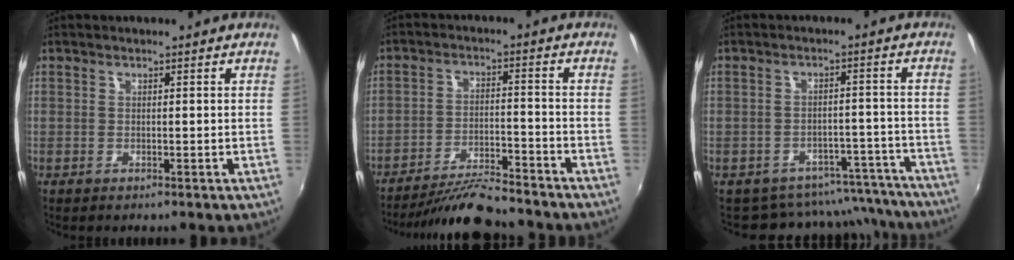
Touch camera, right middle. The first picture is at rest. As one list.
[{"total": 11.2, "force": [-10.3, 1.3, 4.1], "torque": [-0.094, -0.009, -0.170]}, {"total": 14.0, "force": [-12.8, 5.4, 1.7], "torque": [-0.021, 0.039, -0.151]}]